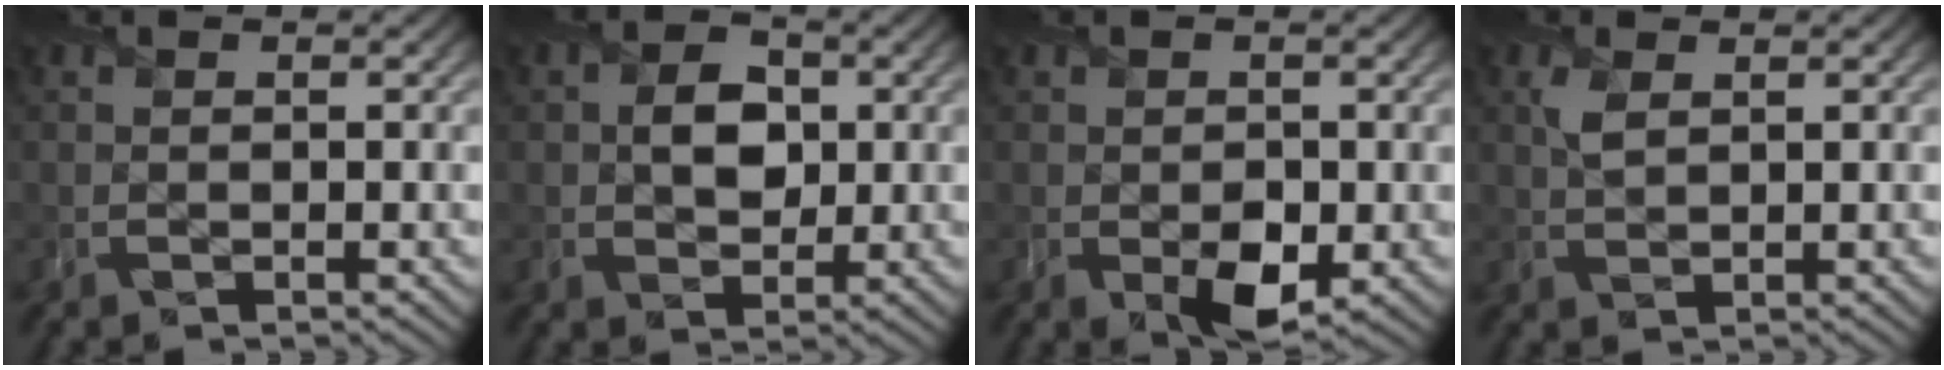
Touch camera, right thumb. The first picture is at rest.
{"total": 4.3, "force": [0.4, 3.3, 2.7], "torque": [-0.055, -0.002, -0.003]}
{"total": 4.0, "force": [-1.0, 2.7, 2.8], "torque": [-0.055, -0.018, -0.013]}
{"total": 2.2, "force": [1.0, 1.0, 1.7], "torque": [-0.046, 0.004, 0.021]}